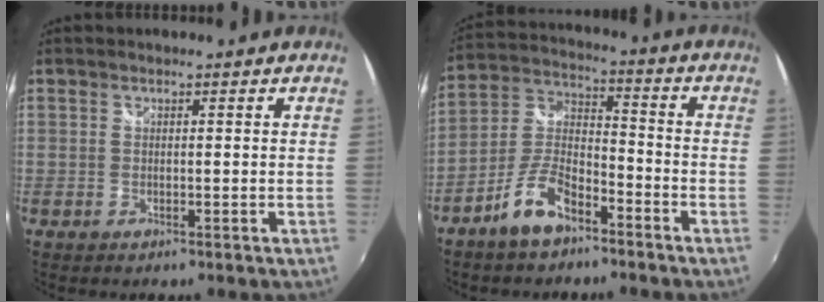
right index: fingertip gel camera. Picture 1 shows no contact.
{"total": 9.9, "force": [-6.6, 4.1, 6.1], "torque": [-0.138, 0.015, -0.123]}